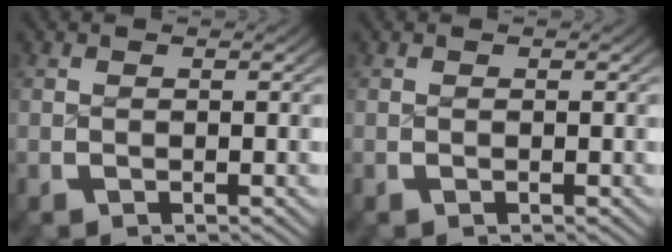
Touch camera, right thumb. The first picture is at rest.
{"total": 0.0}